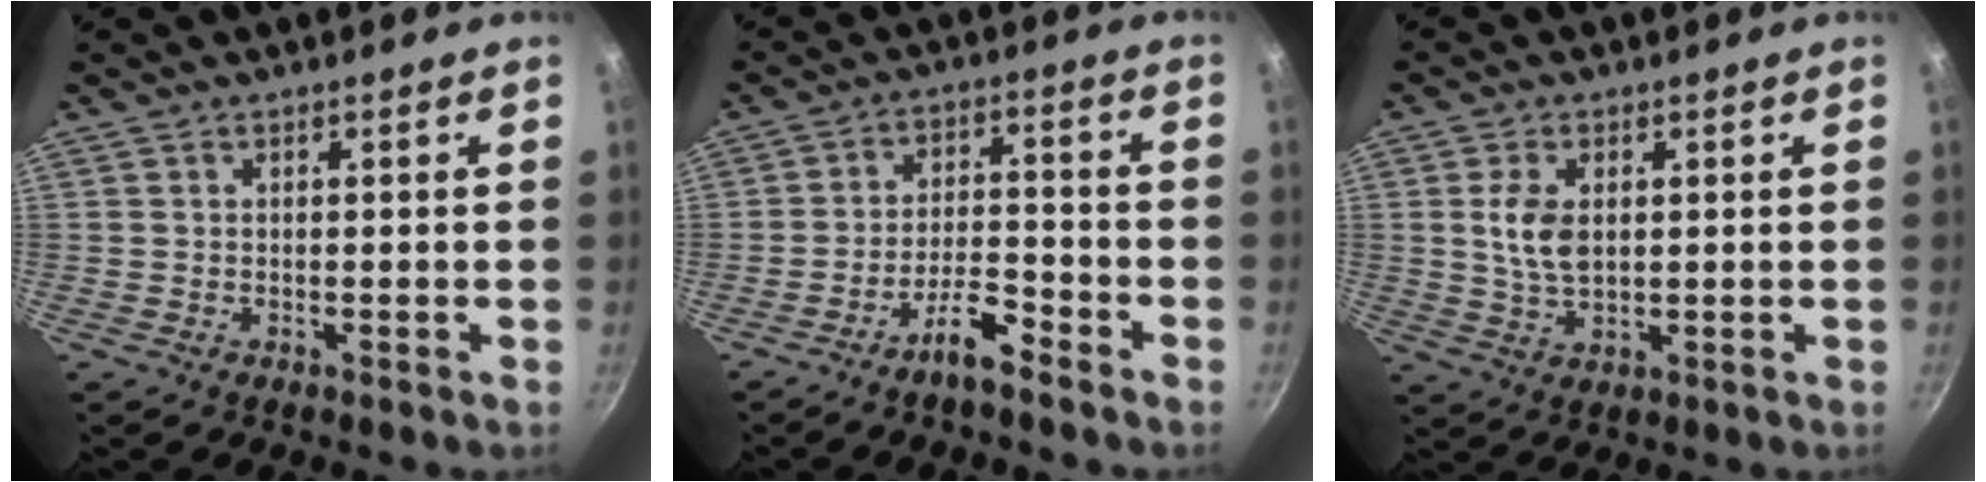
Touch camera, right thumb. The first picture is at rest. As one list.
[{"total": 6.4, "force": [-4.8, 1.7, 3.8], "torque": [-0.067, 0.043, -0.082]}, {"total": 6.5, "force": [1.1, 3.8, 5.1], "torque": [-0.094, -0.006, 0.023]}]